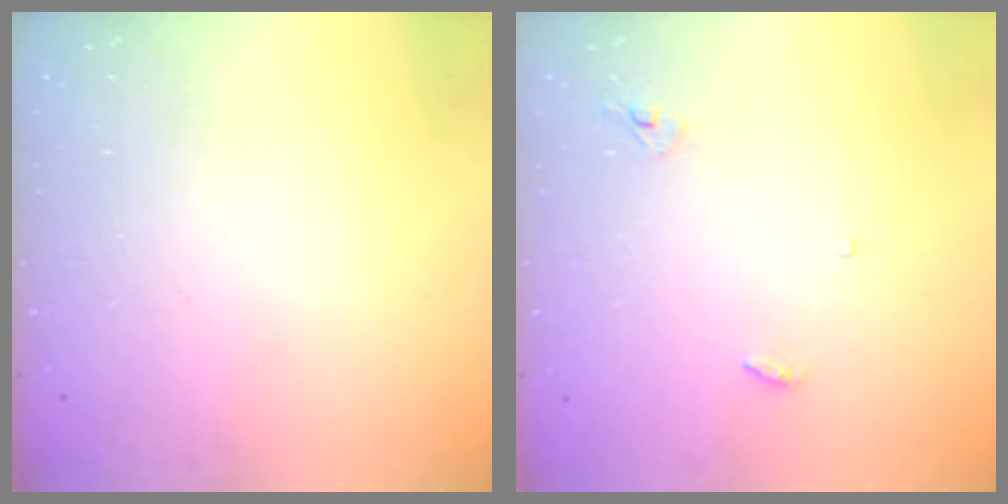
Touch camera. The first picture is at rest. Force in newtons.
{"total": 3.3, "press": 3.2, "slide": 0.3}